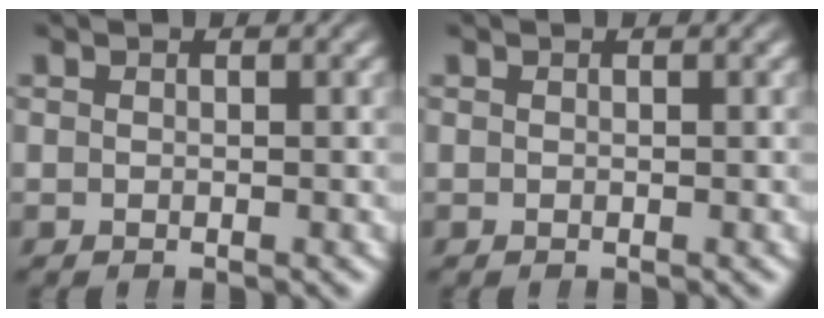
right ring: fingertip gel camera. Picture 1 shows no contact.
{"total": 0.0}